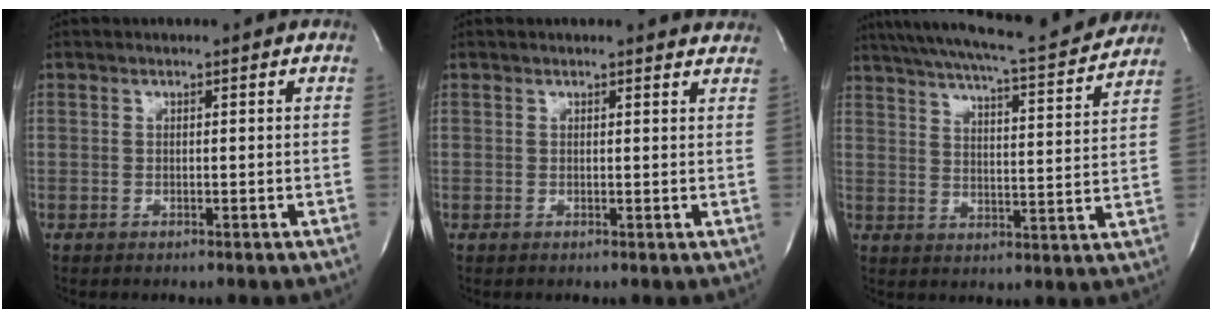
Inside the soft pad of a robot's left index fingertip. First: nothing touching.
{"total": 3.6, "force": [3.5, 0.4, 0.4], "torque": [-0.006, -0.006, 0.022]}
{"total": 19.6, "force": [17.9, 0.9, 8.0], "torque": [-0.135, -0.017, 0.245]}